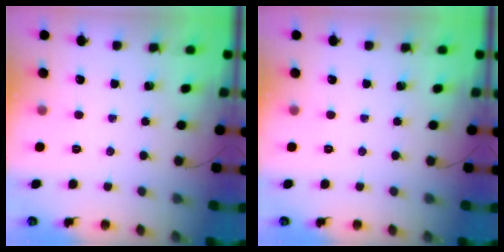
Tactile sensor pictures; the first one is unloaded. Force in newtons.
{"total": 0.0}